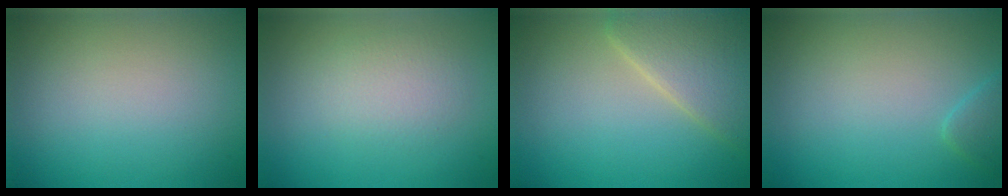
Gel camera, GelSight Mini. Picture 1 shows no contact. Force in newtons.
{"total": 2.3, "press": 2.3, "slide": 0.1}
{"total": 5.1, "press": 5.1, "slide": 0.4}
{"total": 1.4, "press": 1.4, "slide": 0.1}